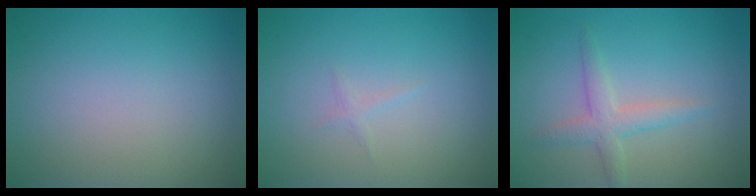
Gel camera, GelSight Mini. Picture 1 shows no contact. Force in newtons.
{"total": 0.5, "press": 0.5, "slide": 0.0}
{"total": 2.4, "press": 2.4, "slide": 0.1}